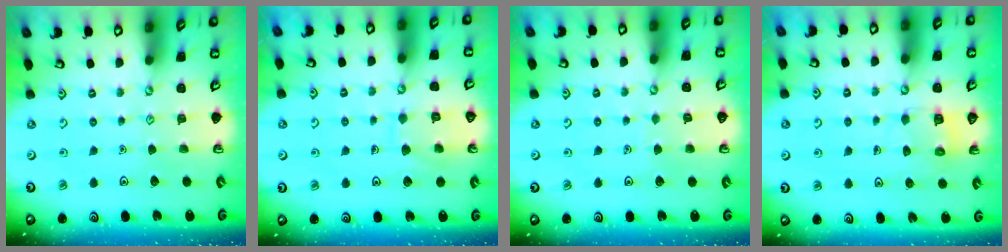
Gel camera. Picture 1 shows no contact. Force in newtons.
{"total": 7.8, "press": 7.8, "slide": 0.4}
{"total": 2.5, "press": 2.5, "slide": 0.3}
{"total": 6.3, "press": 6.3, "slide": 0.5}